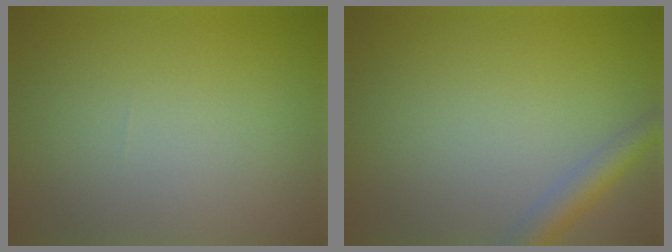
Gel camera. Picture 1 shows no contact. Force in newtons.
{"total": 2.9, "press": 2.9, "slide": 0.1}